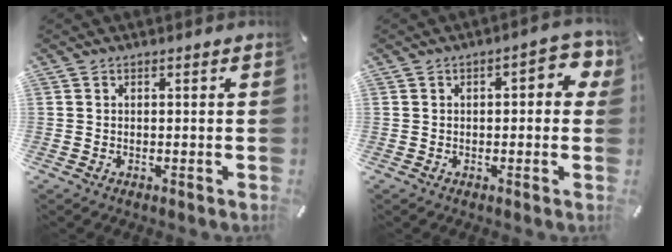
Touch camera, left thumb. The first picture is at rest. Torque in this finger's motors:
{"motor_torque": [0.02, 0.02, 0.26, 0.13, 0.02]}